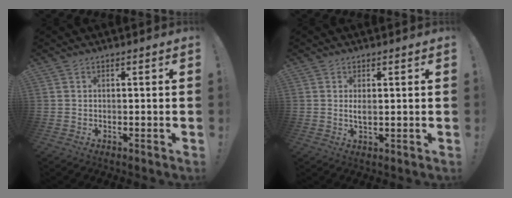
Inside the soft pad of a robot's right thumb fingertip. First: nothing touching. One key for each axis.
{"total": 2.1, "fx": 0.7, "fy": 0.6, "fz": 1.9, "tx": -0.032, "ty": -0.004, "tz": 0.010}